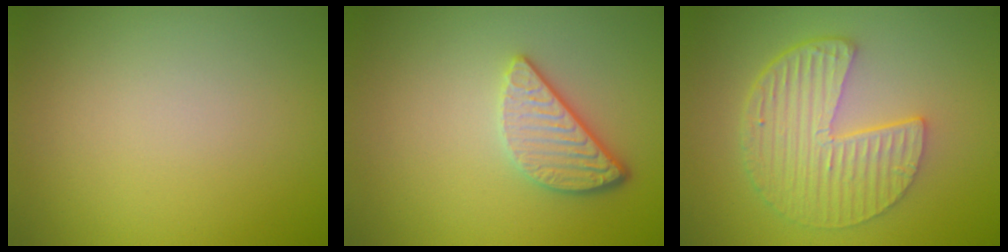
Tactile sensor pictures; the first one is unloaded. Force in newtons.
{"total": 3.2, "press": 2.7, "slide": 1.7}
{"total": 5.9, "press": 4.3, "slide": 4.1}